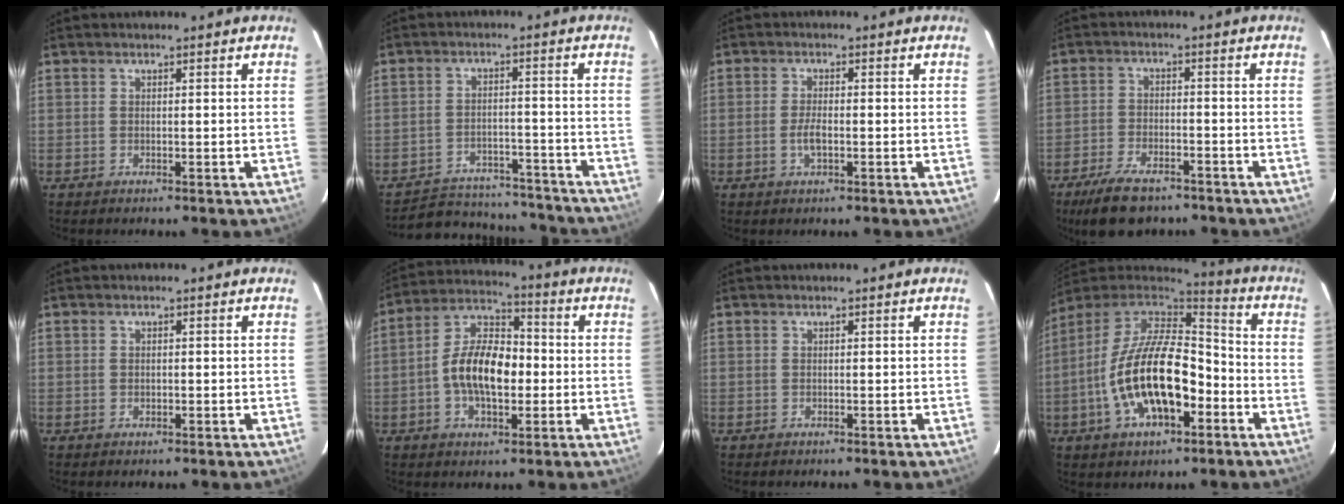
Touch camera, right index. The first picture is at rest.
{"total": 16.0, "force": [-14.3, 6.0, 3.9], "torque": [-0.094, 0.031, -0.176]}
{"total": 2.9, "force": [-0.9, 1.1, 2.5], "torque": [-0.053, -0.001, -0.017]}
{"total": 10.5, "force": [-8.0, 4.3, 5.3], "torque": [-0.130, -0.010, -0.136]}
{"total": 0.7, "force": [-0.1, 0.6, 0.2], "torque": [-0.001, 0.000, -0.001]}
{"total": 12.3, "force": [-1.9, 6.5, 10.3], "torque": [-0.198, 0.020, -0.037]}
{"total": 0.0}
{"total": 19.9, "force": [-6.6, 9.5, 16.2], "torque": [-0.326, -0.006, -0.115]}